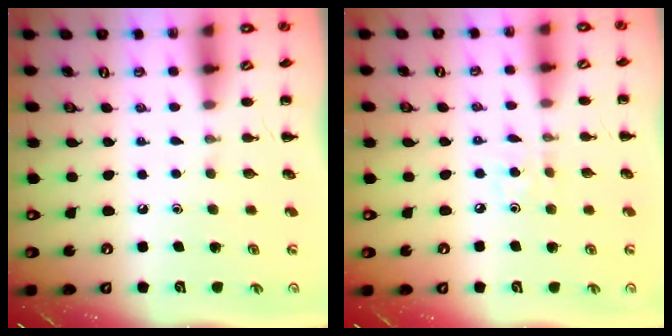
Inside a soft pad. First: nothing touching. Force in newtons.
{"total": 3.3, "press": 3.1, "slide": 1.1}